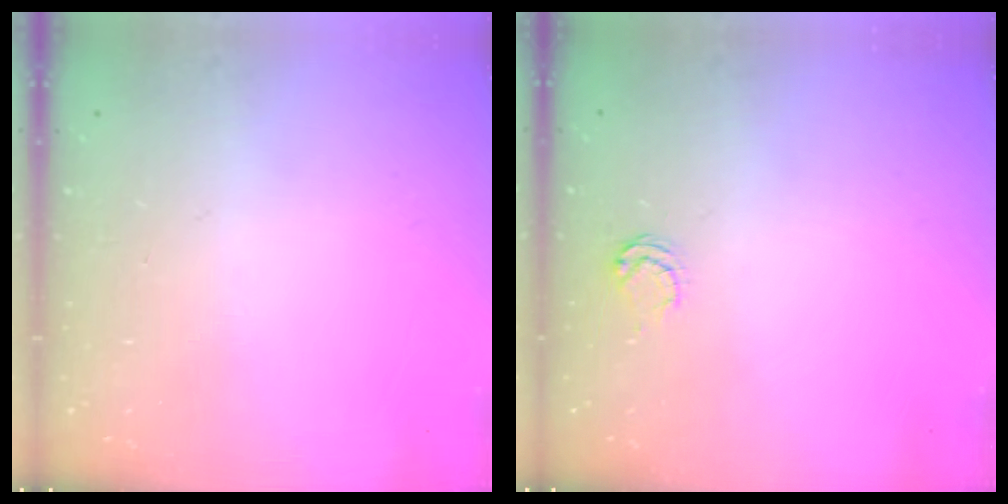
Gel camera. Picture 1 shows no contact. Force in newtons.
{"total": 4.3, "press": 4.2, "slide": 0.6}